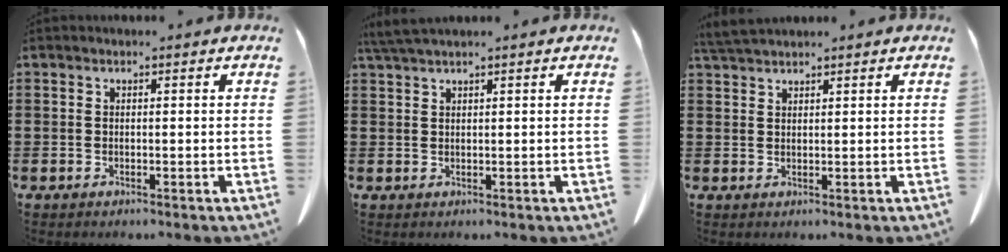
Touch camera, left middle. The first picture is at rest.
{"total": 2.4, "force": [2.0, -0.1, 1.3], "torque": [-0.030, -0.001, 0.039]}
{"total": 3.1, "force": [2.9, 0.2, 1.1], "torque": [-0.030, -0.004, 0.058]}